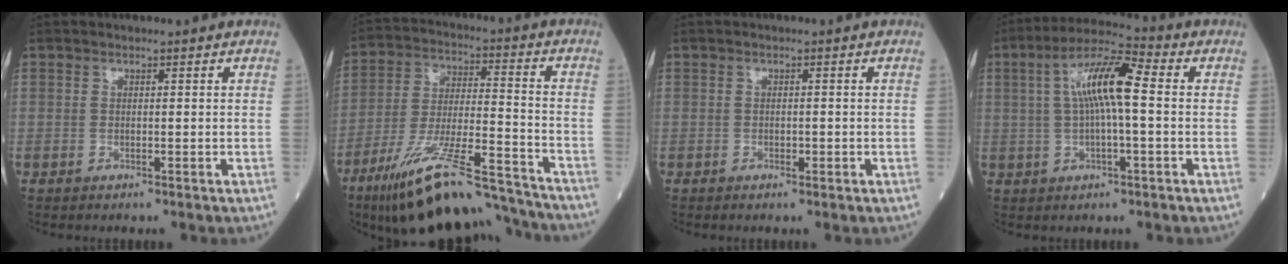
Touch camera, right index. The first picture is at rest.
{"total": 19.4, "force": [-16.1, 1.9, 10.6], "torque": [-0.181, -0.005, -0.281]}
{"total": 0.7, "force": [-0.3, 0.4, 0.5], "torque": [-0.008, 0.001, -0.003]}
{"total": 9.8, "force": [1.2, 1.5, 9.6], "torque": [-0.184, 0.023, 0.017]}